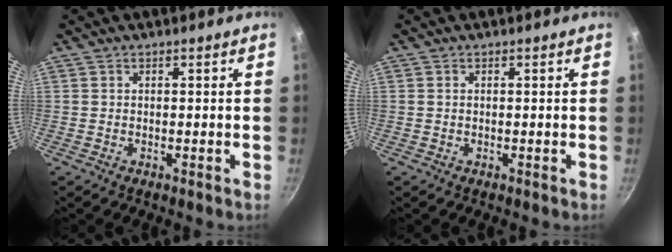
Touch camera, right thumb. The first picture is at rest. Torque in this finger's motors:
{"motor_torque": [-0.28, 0.11, -0.16, 0.12, 0.03]}